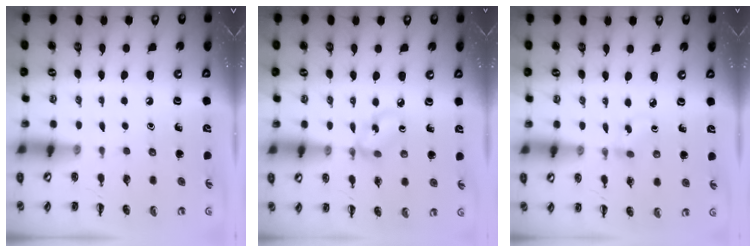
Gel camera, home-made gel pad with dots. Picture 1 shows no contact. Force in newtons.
{"total": 4.4, "press": 4.3, "slide": 0.8}
{"total": 2.0, "press": 1.7, "slide": 1.0}